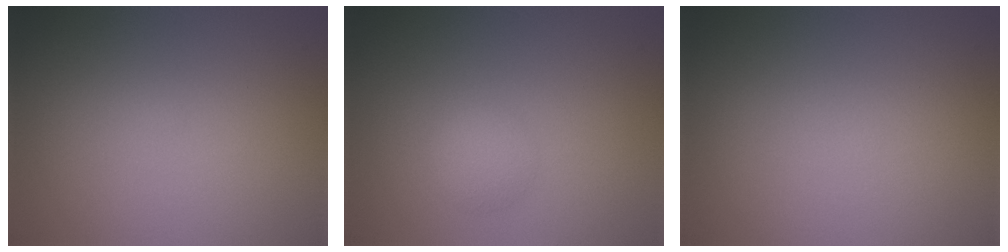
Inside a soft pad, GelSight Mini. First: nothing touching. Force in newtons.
{"total": 1.8, "press": 1.8, "slide": 0.0}
{"total": 0.0}